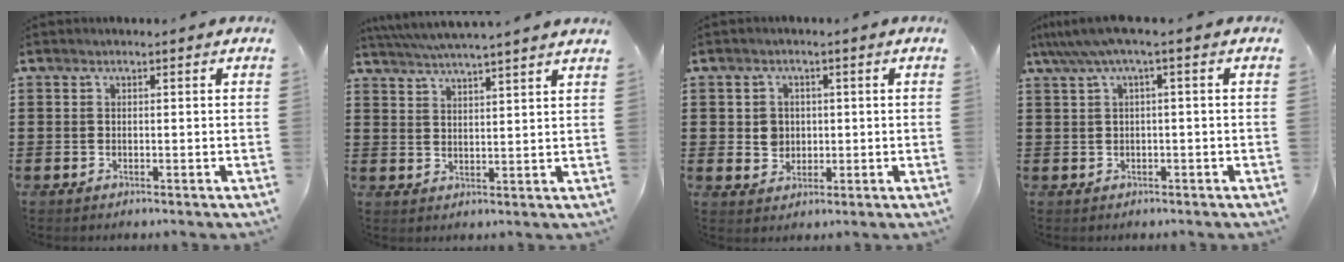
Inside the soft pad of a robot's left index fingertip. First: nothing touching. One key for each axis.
{"total": 4.6, "fx": 4.3, "fy": -0.9, "fz": 1.2, "tx": -0.039, "ty": -0.020, "tz": 0.076}
{"total": 3.0, "fx": 0.4, "fy": 2.7, "fz": 1.2, "tx": -0.034, "ty": 0.007, "tz": 0.005}
{"total": 3.3, "fx": 0.1, "fy": 0.2, "fz": 3.3, "tx": -0.070, "ty": -0.004, "tz": -0.003}